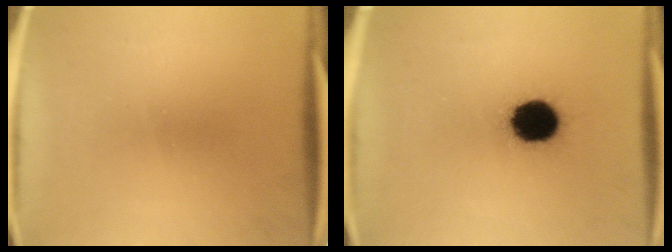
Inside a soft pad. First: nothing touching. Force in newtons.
{"total": 12.6}